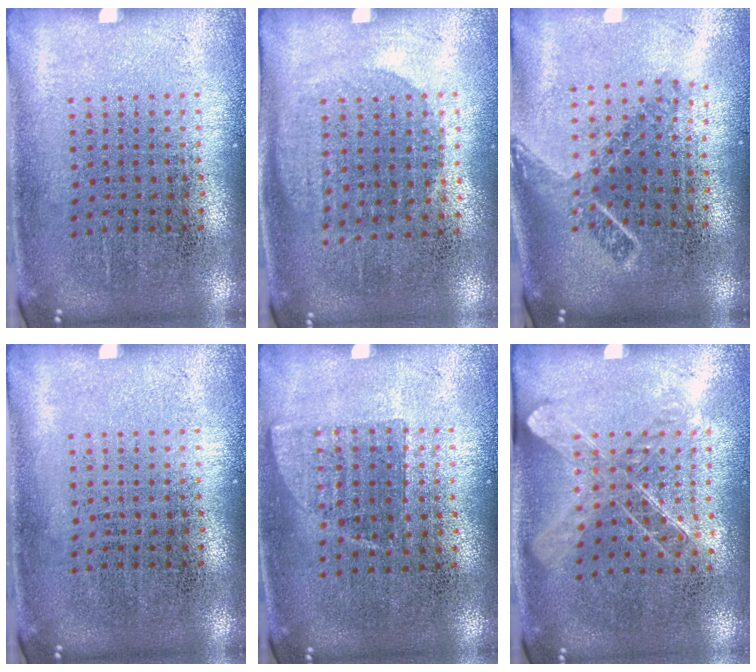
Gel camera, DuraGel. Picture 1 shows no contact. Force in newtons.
{"total": 1.1, "press": 1.0, "slide": 0.5}
{"total": 1.8, "press": 1.3, "slide": 1.2}
{"total": 0.0}
{"total": 0.8, "press": 0.7, "slide": 0.3}
{"total": 1.3, "press": 1.1, "slide": 0.7}